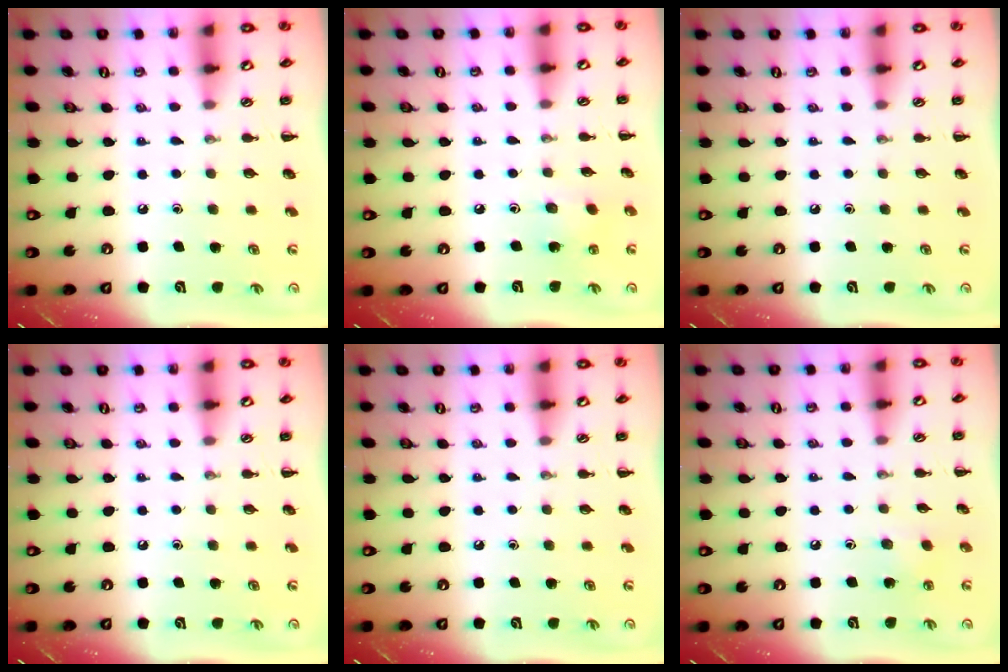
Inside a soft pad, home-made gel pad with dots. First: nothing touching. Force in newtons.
{"total": 3.4, "press": 3.3, "slide": 0.9}
{"total": 0.0}
{"total": 0.0}
{"total": 0.0}
{"total": 4.8, "press": 4.6, "slide": 1.3}